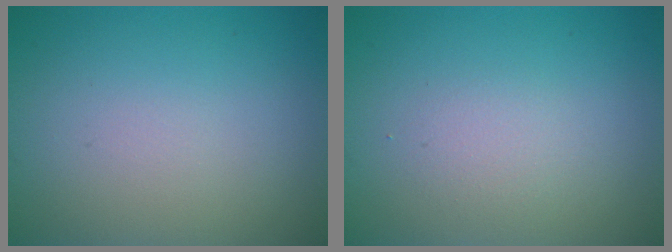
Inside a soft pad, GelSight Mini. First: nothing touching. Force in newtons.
{"total": 1.4, "press": 1.3, "slide": 0.1}